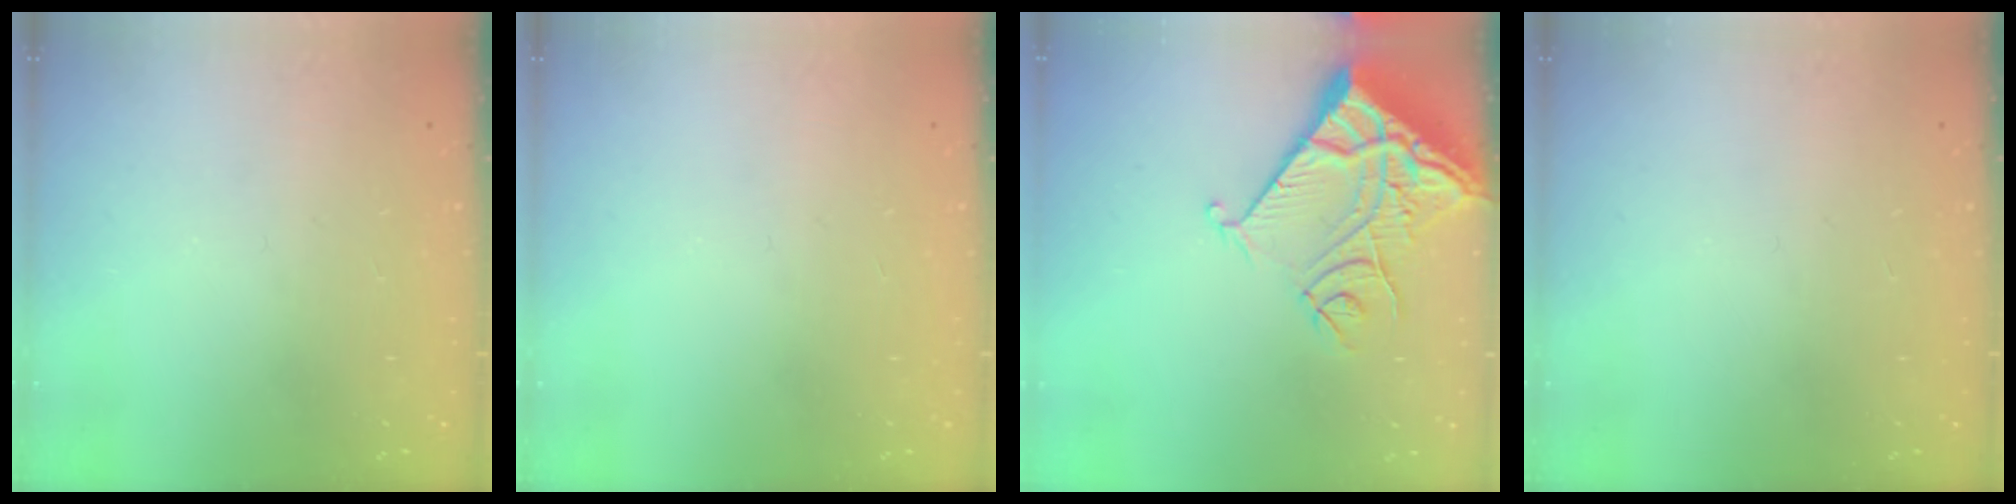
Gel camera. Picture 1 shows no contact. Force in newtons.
{"total": 0.0}
{"total": 13.1, "press": 13.0, "slide": 1.7}
{"total": 0.0}